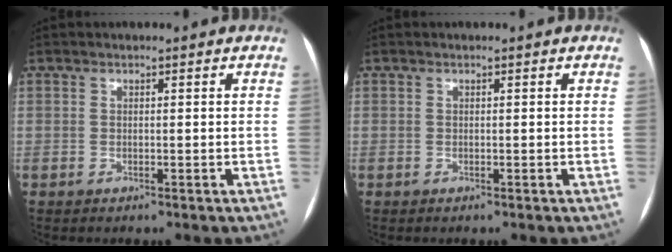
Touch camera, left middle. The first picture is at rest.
{"total": 0.0}